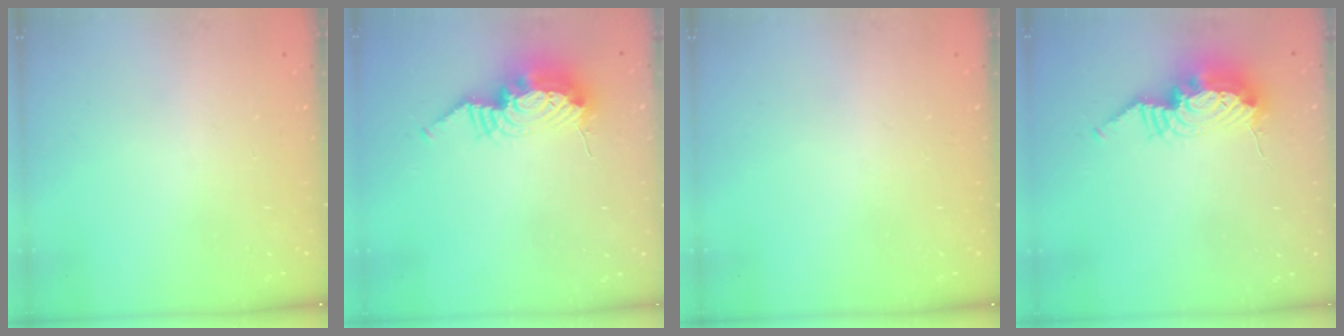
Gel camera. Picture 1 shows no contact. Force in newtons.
{"total": 11.8, "press": 11.7, "slide": 0.9}
{"total": 0.0}
{"total": 11.8, "press": 11.7, "slide": 0.9}